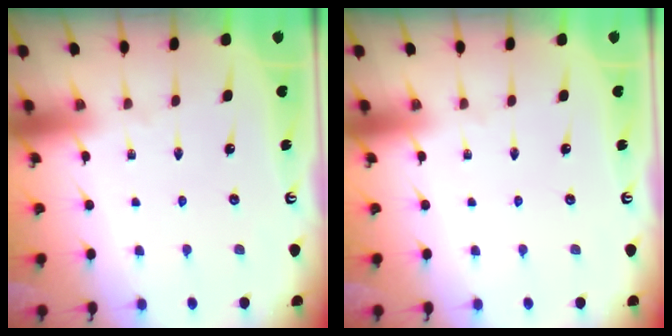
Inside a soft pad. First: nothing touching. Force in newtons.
{"total": 0.0}